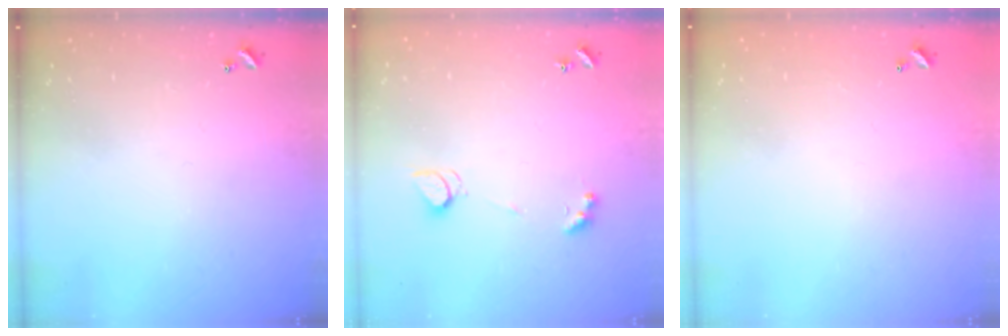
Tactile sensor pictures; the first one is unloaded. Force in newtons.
{"total": 2.2, "press": 2.2, "slide": 0.4}
{"total": 2.8, "press": 2.8, "slide": 0.1}